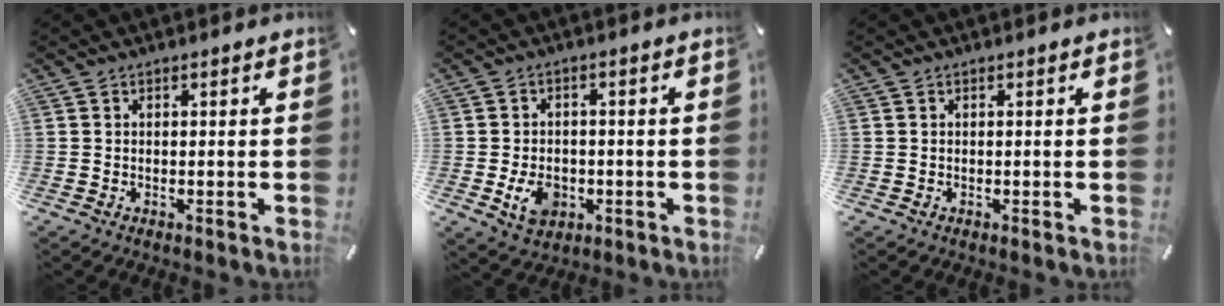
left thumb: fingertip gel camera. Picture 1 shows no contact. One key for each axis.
{"total": 6.9, "fx": -1.9, "fy": 5.4, "fz": 3.9, "tx": -0.073, "ty": 0.000, "tz": -0.035}
{"total": 0.0}